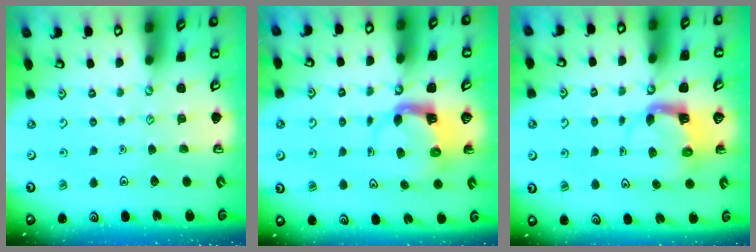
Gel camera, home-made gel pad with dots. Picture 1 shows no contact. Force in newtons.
{"total": 3.9, "press": 3.8, "slide": 0.6}
{"total": 4.0, "press": 3.9, "slide": 0.6}